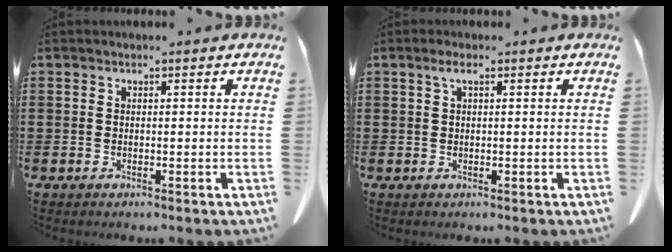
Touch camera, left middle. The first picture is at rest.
{"total": 1.7, "force": [0.6, 0.3, 1.5], "torque": [-0.031, 0.003, 0.011]}